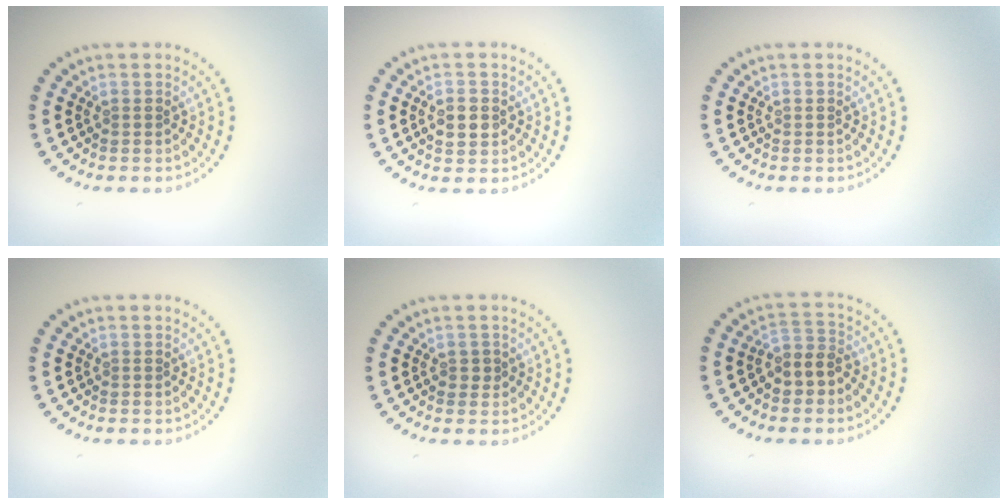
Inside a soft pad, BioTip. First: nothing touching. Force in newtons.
{"total": 2.2, "press": 2.2, "slide": 0.1}
{"total": 0.0}
{"total": 0.0}
{"total": 1.0, "press": 1.0, "slide": 0.2}
{"total": 3.0, "press": 2.6, "slide": 1.4}